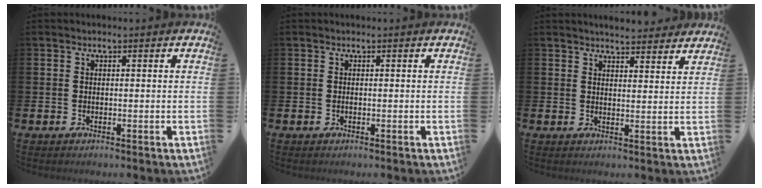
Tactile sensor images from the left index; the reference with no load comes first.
{"total": 0.0}
{"total": 4.2, "force": [4.2, 0.3, 0.2], "torque": [-0.001, -0.026, 0.075]}